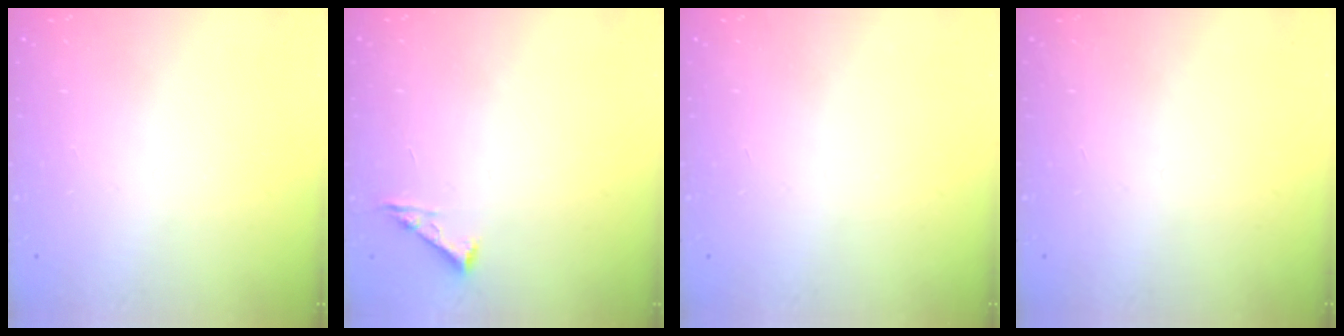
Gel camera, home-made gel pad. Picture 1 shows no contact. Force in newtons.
{"total": 5.3, "press": 5.2, "slide": 0.7}
{"total": 0.0}
{"total": 0.0}